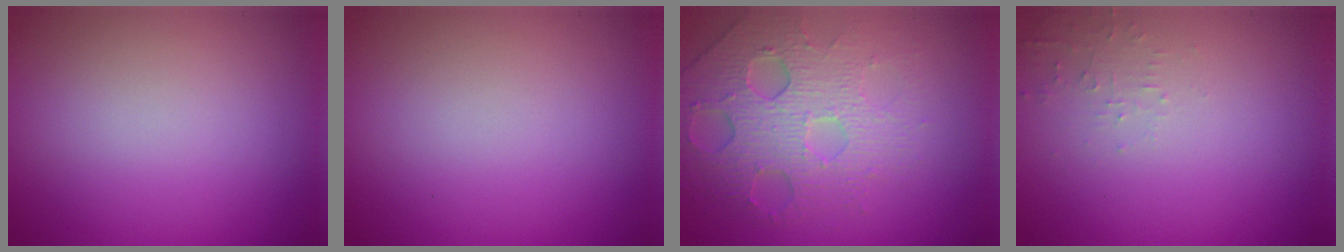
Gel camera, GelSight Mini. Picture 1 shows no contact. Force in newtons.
{"total": 0.0}
{"total": 6.2, "press": 4.7, "slide": 4.1}
{"total": 1.2, "press": 1.2, "slide": 0.3}